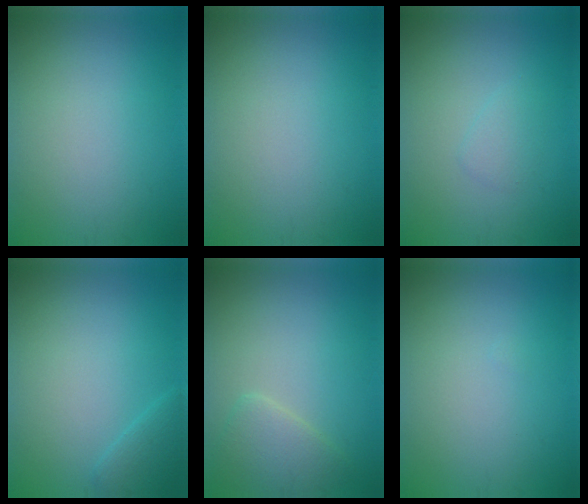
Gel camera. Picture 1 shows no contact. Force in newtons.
{"total": 0.0}
{"total": 1.1, "press": 1.1, "slide": 0.1}
{"total": 1.5, "press": 1.5, "slide": 0.0}
{"total": 2.5, "press": 2.5, "slide": 0.2}
{"total": 0.0}